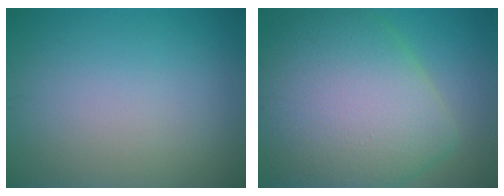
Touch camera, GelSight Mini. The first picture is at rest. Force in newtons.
{"total": 12.2, "press": 12.2, "slide": 0.7}